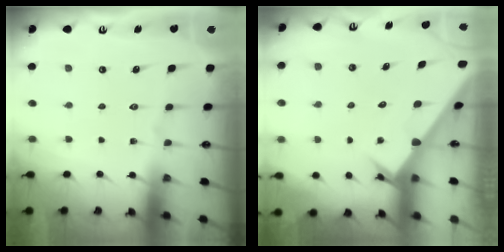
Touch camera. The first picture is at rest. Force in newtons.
{"total": 2.8, "press": 2.8, "slide": 0.1}